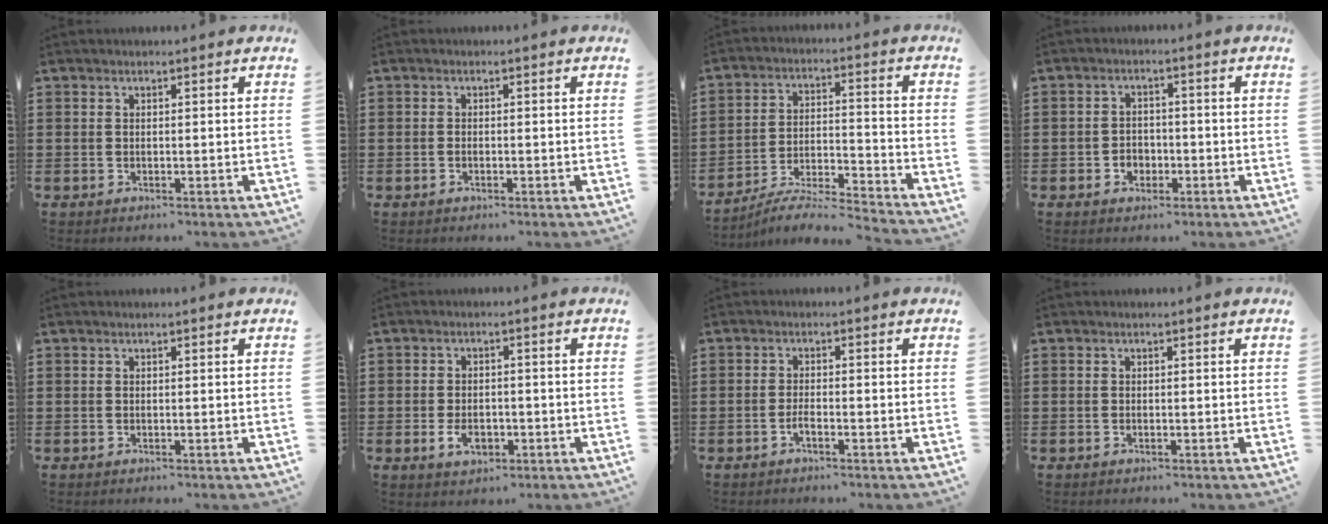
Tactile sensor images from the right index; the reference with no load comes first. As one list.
[{"total": 0.6, "force": [-0.4, 0.1, 0.5], "torque": [-0.013, -0.007, -0.006]}, {"total": 5.5, "force": [-5.3, -0.1, 1.5], "torque": [-0.031, -0.007, -0.105]}, {"total": 2.6, "force": [-1.2, 2.0, 1.1], "torque": [-0.027, 0.001, -0.026]}, {"total": 0.0}, {"total": 3.7, "force": [-1.2, 2.2, 2.7], "torque": [-0.058, -0.004, -0.022]}, {"total": 1.8, "force": [-1.1, 0.2, 1.4], "torque": [-0.028, -0.005, -0.017]}, {"total": 0.0}]